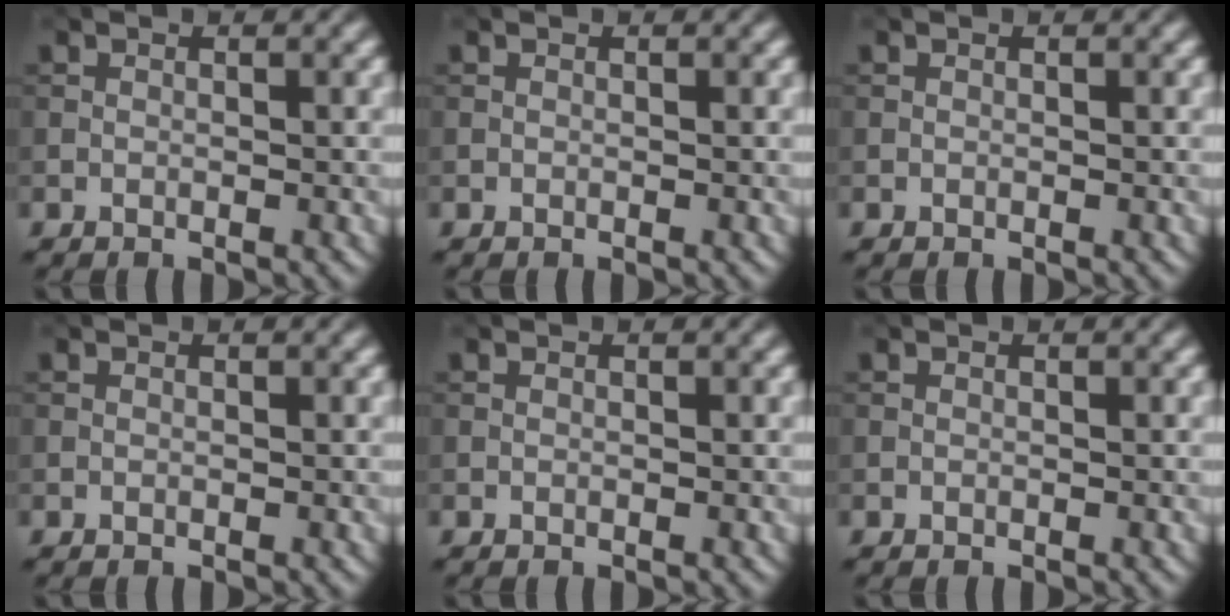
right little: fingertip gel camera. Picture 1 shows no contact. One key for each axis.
{"total": 0.0}
{"total": 0.0}
{"total": 0.0}
{"total": 0.0}
{"total": 0.0}